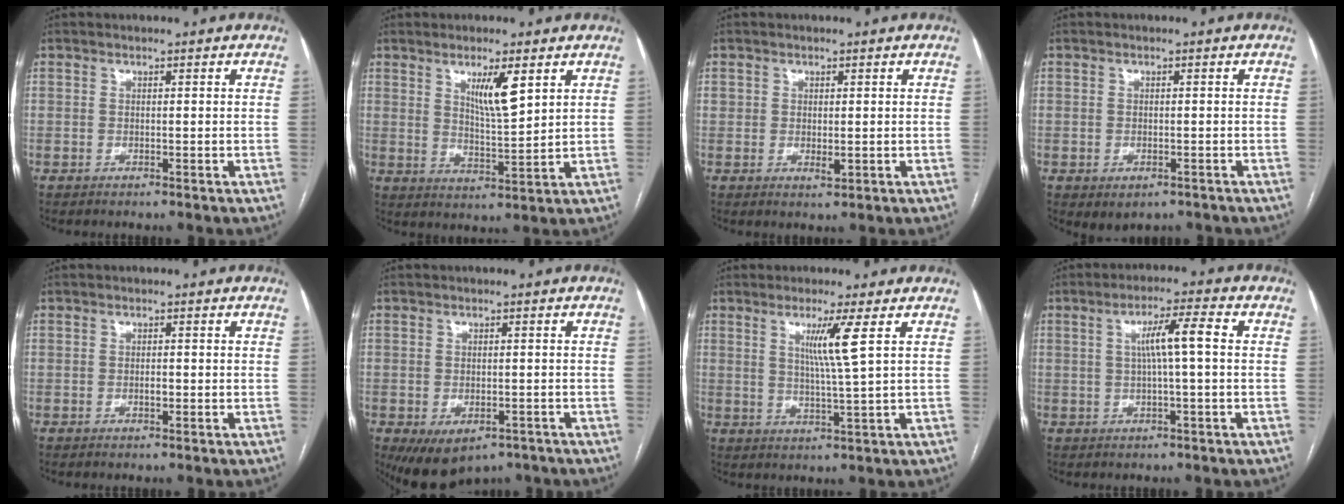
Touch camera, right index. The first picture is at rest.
{"total": 6.5, "force": [3.2, 0.9, 5.7], "torque": [-0.101, -0.011, 0.059]}
{"total": 2.1, "force": [-0.1, 1.3, 1.6], "torque": [-0.026, -0.002, 0.003]}
{"total": 2.8, "force": [-1.5, 1.8, 1.6], "torque": [-0.020, -0.002, -0.007]}
{"total": 1.1, "force": [-0.3, 0.5, 0.9], "torque": [-0.016, 0.001, -0.004]}
{"total": 7.9, "force": [-4.8, 4.6, 4.2], "torque": [-0.060, -0.001, -0.061]}
{"total": 5.6, "force": [2.0, -1.5, 5.0], "torque": [-0.093, -0.013, 0.040]}
{"total": 6.1, "force": [0.8, 0.0, 6.1], "torque": [-0.105, 0.013, 0.013]}